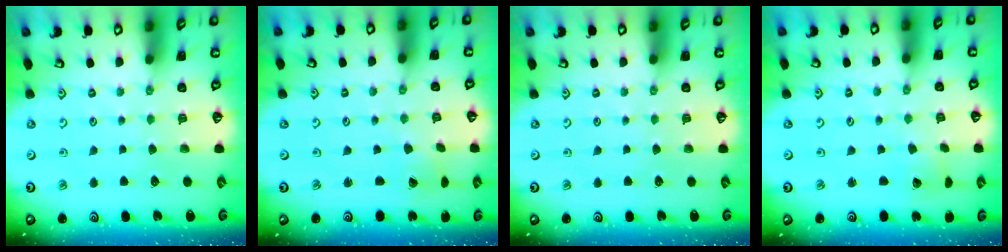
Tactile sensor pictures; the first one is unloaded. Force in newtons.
{"total": 1.2, "press": 1.2, "slide": 0.1}
{"total": 0.0}
{"total": 3.0, "press": 3.0, "slide": 0.2}